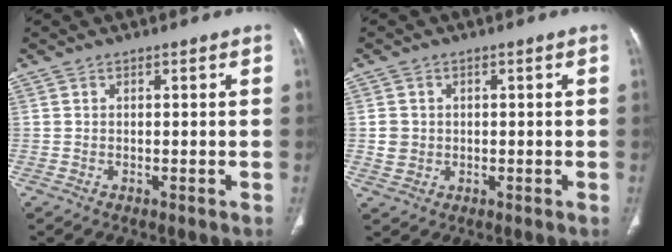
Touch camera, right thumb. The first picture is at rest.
{"total": 3.2, "force": [0.0, 3.0, 1.2], "torque": [-0.010, 0.004, 0.006]}